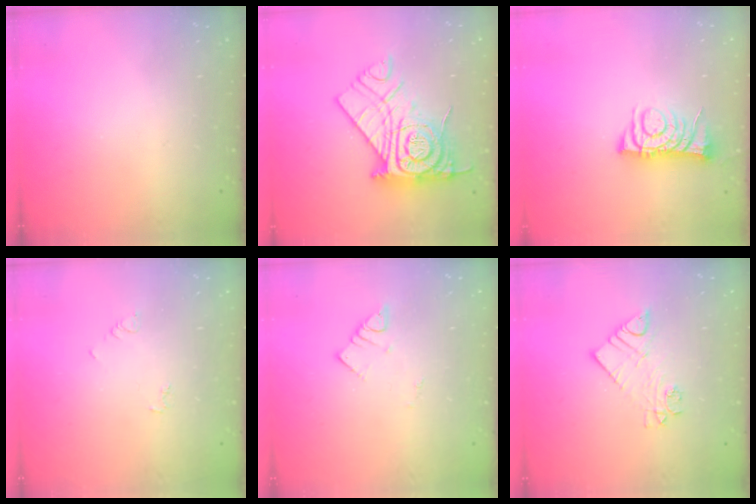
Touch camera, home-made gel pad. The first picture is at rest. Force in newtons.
{"total": 19.7, "press": 19.6, "slide": 1.7}
{"total": 8.0, "press": 7.9, "slide": 1.1}
{"total": 3.1, "press": 3.1, "slide": 0.4}
{"total": 2.6, "press": 2.6, "slide": 0.1}
{"total": 9.3, "press": 9.3, "slide": 0.7}